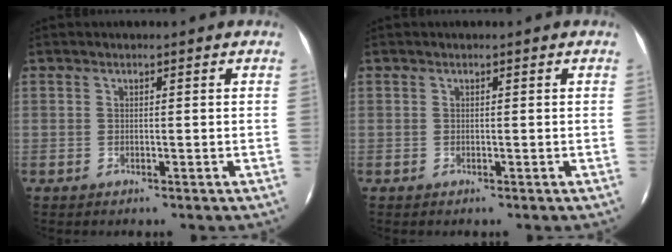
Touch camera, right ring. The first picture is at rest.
{"total": 0.0}